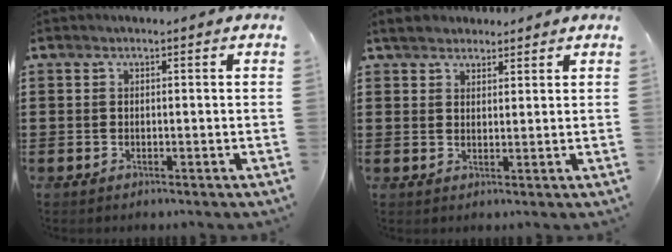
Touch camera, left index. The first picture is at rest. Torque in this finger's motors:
{"motor_torque": [1.42, -0.72, 0.06, 0.11]}